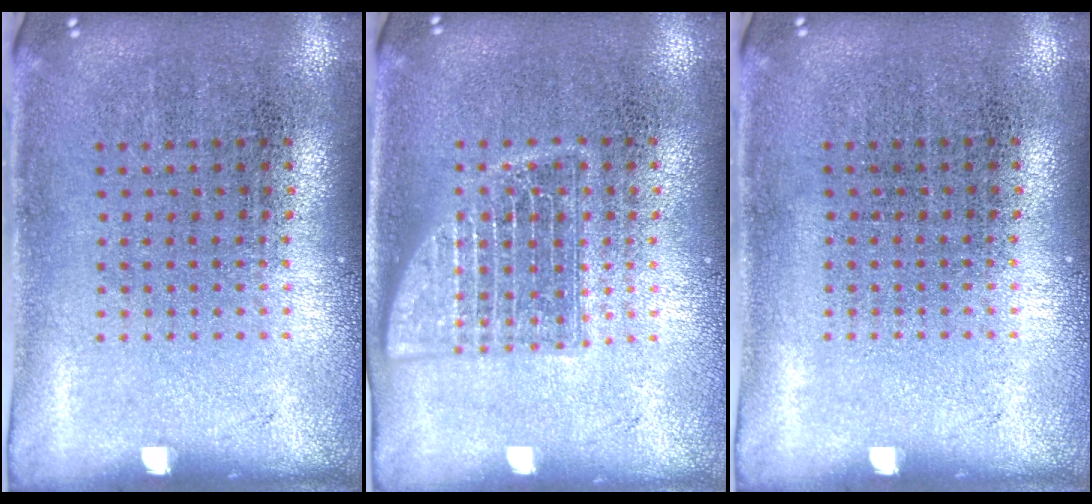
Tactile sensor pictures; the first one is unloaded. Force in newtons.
{"total": 2.5, "press": 2.5, "slide": 0.4}
{"total": 0.0}